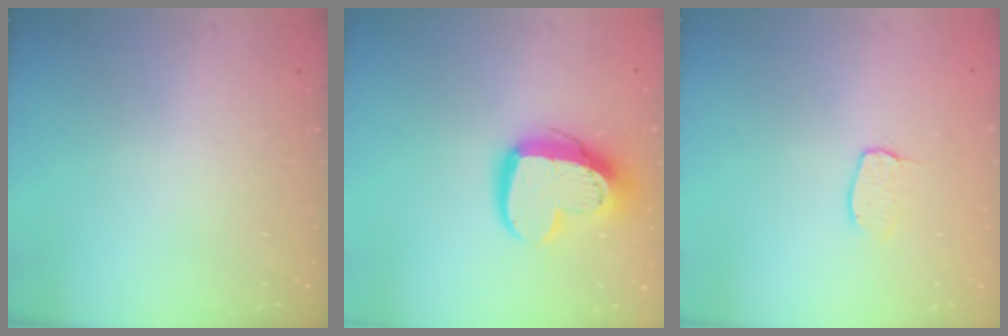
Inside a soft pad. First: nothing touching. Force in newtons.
{"total": 15.8, "press": 15.8, "slide": 1.3}
{"total": 3.9, "press": 3.9, "slide": 0.2}